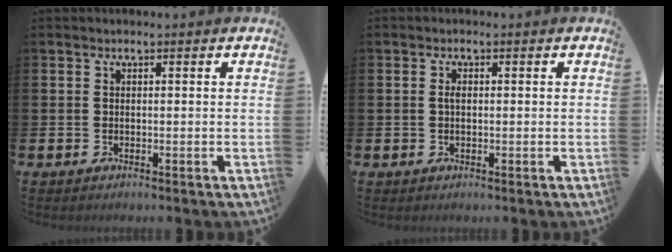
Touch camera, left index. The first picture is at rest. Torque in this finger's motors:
{"motor_torque": [0.52, 0.62, 0.04, 0.01]}